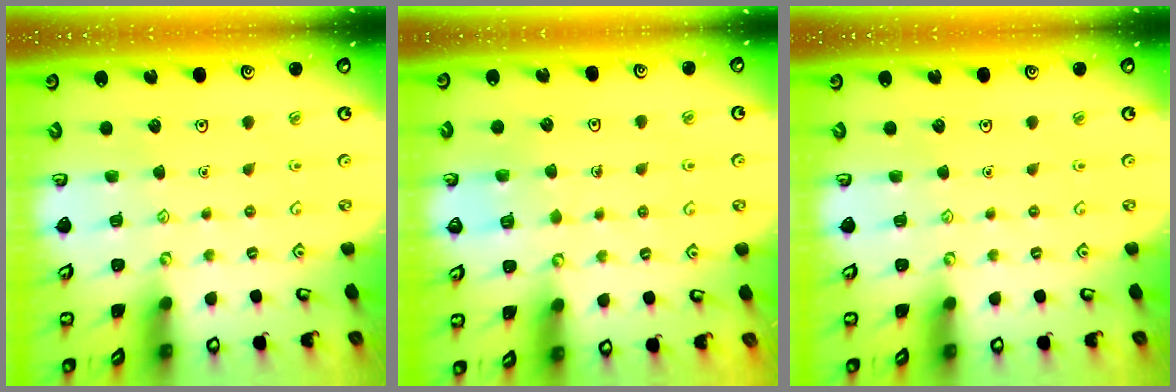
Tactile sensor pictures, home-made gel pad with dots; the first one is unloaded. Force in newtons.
{"total": 3.4, "press": 3.3, "slide": 0.3}
{"total": 0.0}